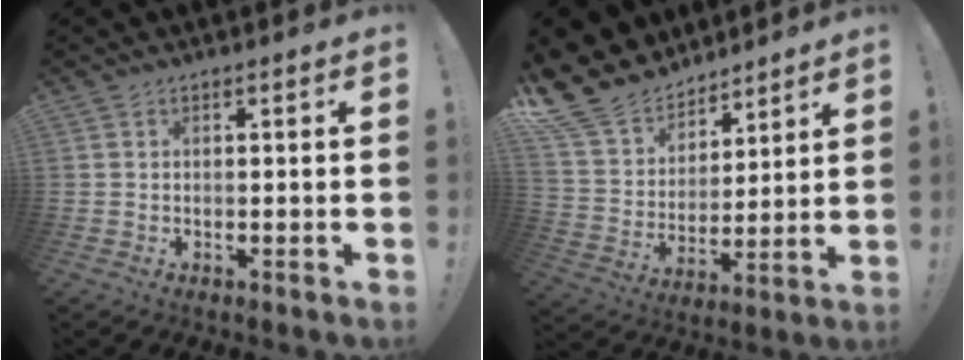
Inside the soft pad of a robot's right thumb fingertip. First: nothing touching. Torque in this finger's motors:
{"motor_torque": [0.07, 0.43, 0.81, 0.87, 0.23]}